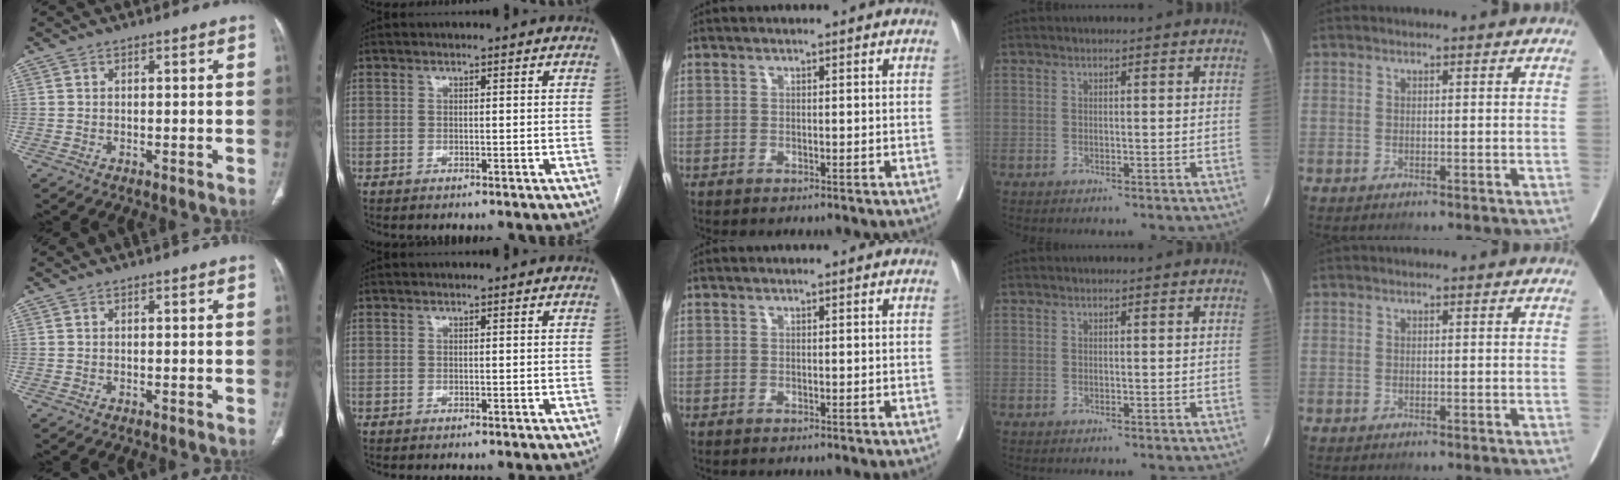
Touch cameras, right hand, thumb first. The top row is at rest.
{}